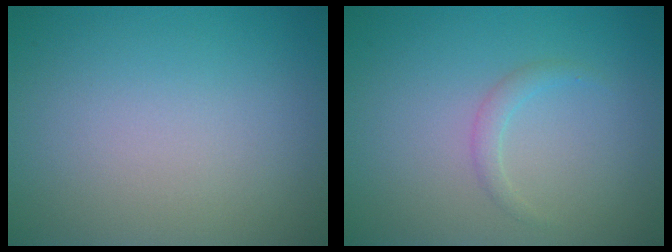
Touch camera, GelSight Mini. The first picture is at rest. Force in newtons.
{"total": 1.1, "press": 1.1, "slide": 0.2}